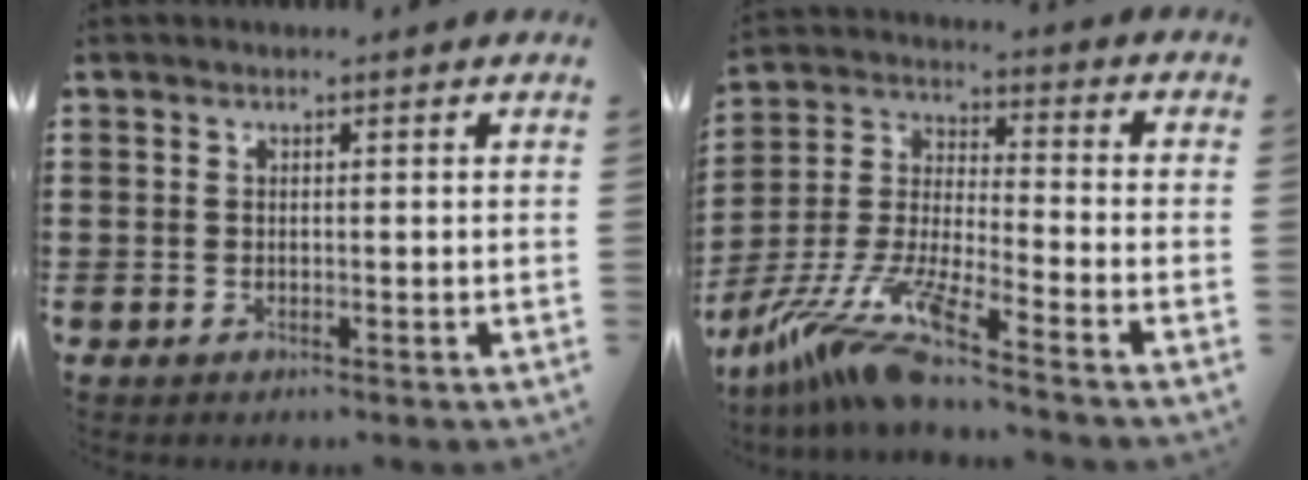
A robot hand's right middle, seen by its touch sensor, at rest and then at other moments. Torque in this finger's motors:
{"motor_torque": [2.14, 0.00, 0.96, 0.21]}